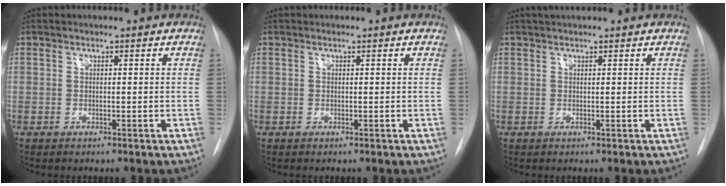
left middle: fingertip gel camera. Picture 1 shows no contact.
{"total": 0.0}
{"total": 2.5, "force": [2.2, 0.3, 1.2], "torque": [-0.019, 0.022, 0.035]}